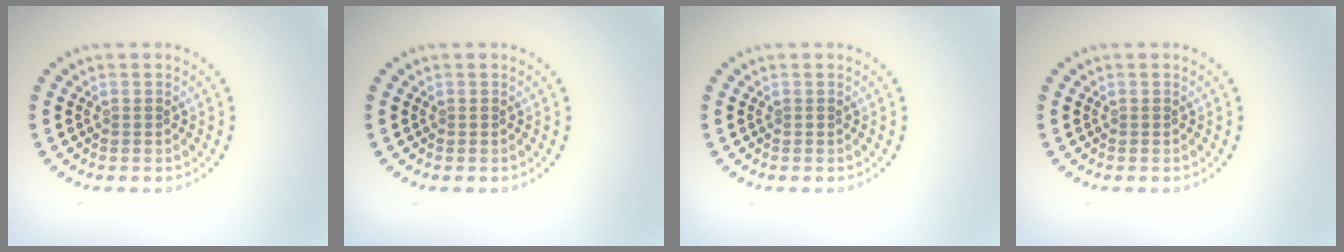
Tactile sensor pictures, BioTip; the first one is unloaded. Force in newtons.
{"total": 0.0}
{"total": 0.0}
{"total": 0.0}